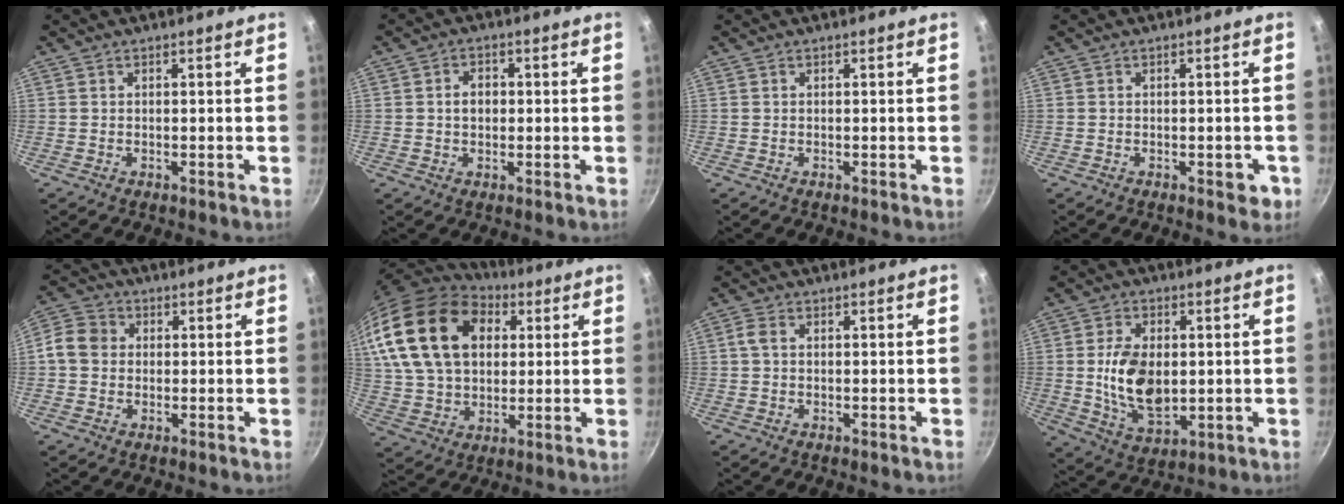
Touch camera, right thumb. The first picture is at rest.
{"total": 3.6, "force": [0.1, 2.7, 2.3], "torque": [-0.020, 0.011, 0.001]}
{"total": 0.0}
{"total": 3.1, "force": [-1.1, 1.6, 2.4], "torque": [-0.015, 0.005, -0.013]}
{"total": 6.3, "force": [0.2, 5.5, 3.1], "torque": [-0.038, 0.012, -0.016]}
{"total": 24.0, "force": [8.2, 16.3, 15.7], "torque": [-0.278, 0.000, 0.150]}
{"total": 2.0, "force": [0.2, 1.4, 1.5], "torque": [-0.034, 0.007, 0.002]}
{"total": 12.6, "force": [0.4, 7.7, 9.9], "torque": [-0.163, -0.013, 0.014]}